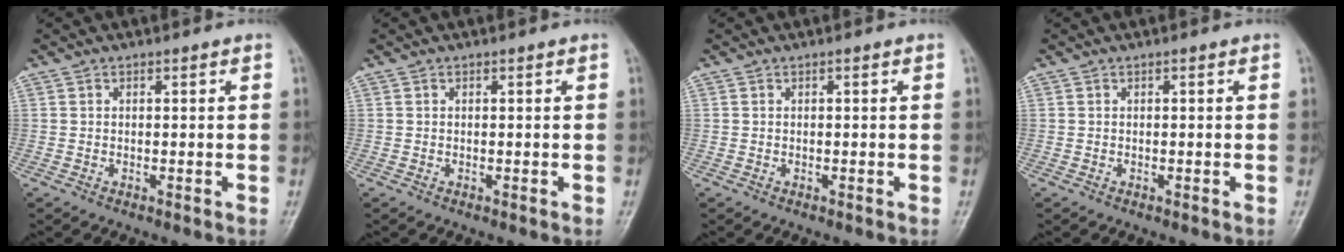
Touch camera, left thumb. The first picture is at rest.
{"total": 0.0}
{"total": 0.0}
{"total": 0.0}